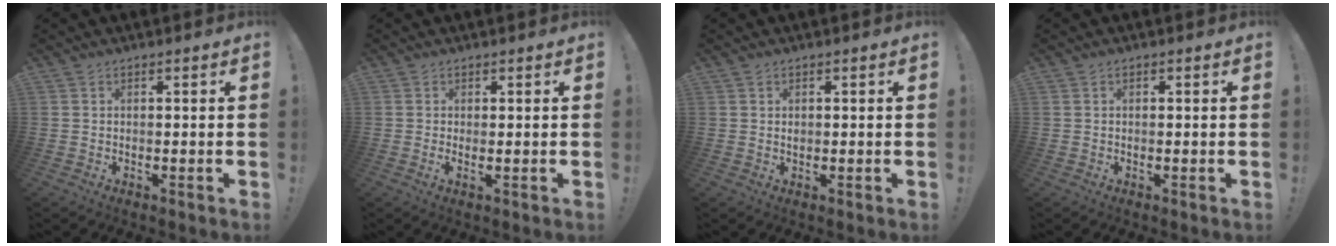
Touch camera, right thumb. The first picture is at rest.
{"total": 1.5, "force": [0.8, -0.1, 1.3], "torque": [-0.013, -0.010, 0.011]}
{"total": 0.7, "force": [0.4, 0.6, 0.1], "torque": [0.006, 0.000, 0.005]}
{"total": 0.0}